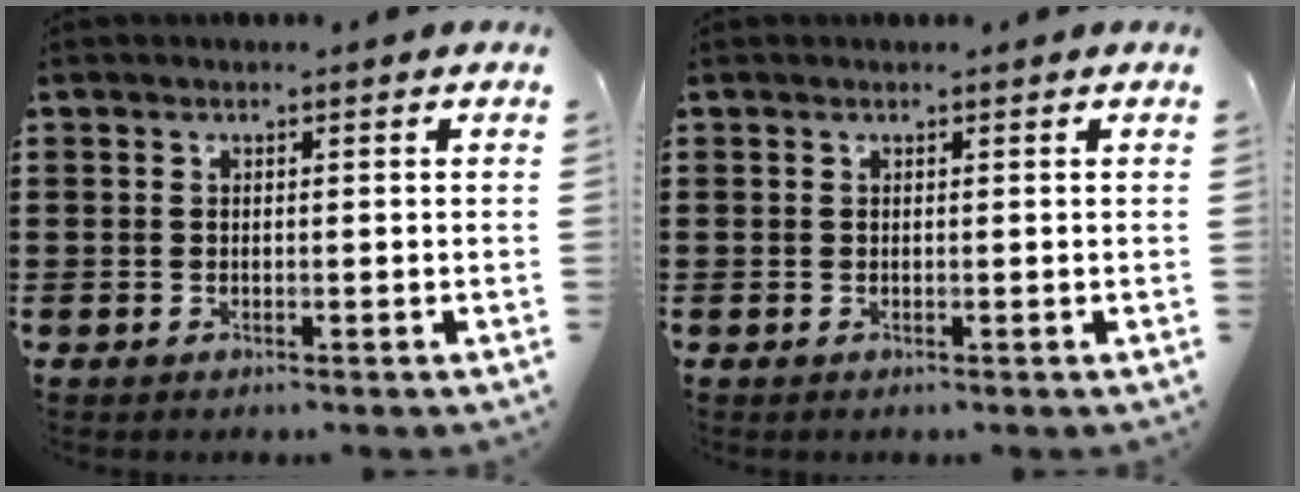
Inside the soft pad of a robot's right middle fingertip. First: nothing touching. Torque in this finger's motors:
{"motor_torque": [0.17, 0.14, -0.11, -0.03]}